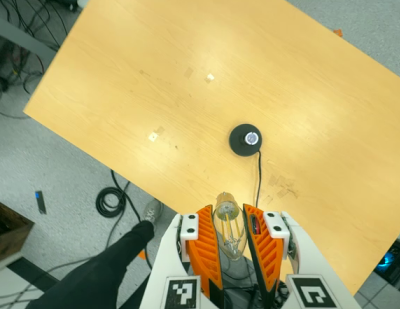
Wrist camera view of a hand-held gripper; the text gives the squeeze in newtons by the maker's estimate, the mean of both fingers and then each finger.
{"total": 15.5, "left": 17.0, "right": 14.1}